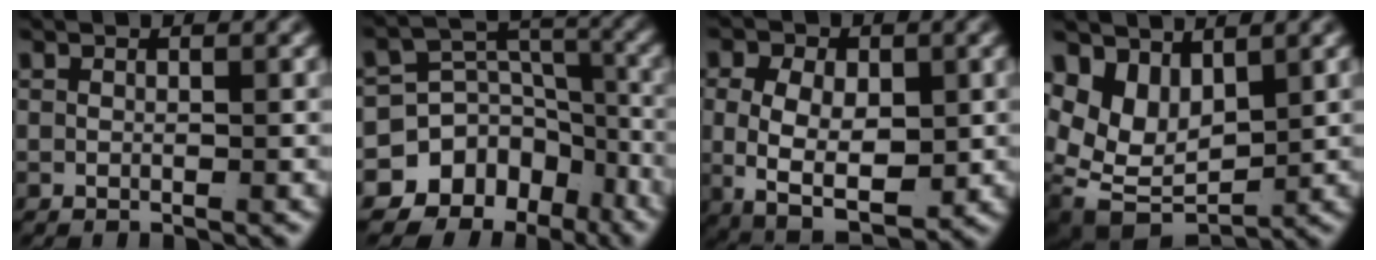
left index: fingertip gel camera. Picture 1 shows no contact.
{"total": 15.6, "force": [-6.4, 12.8, 6.3], "torque": [-0.117, -0.061, -0.094]}
{"total": 10.0, "force": [-2.7, 7.3, 6.3], "torque": [-0.124, -0.048, -0.027]}
{"total": 11.5, "force": [-2.5, 9.2, 6.4], "torque": [-0.138, -0.060, -0.023]}